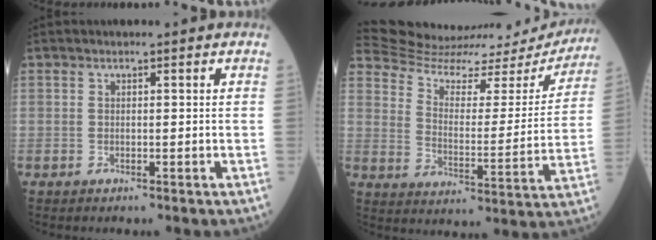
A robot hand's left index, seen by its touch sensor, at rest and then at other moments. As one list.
[{"total": 23.9, "force": [23.2, 3.9, 3.8], "torque": [-0.066, -0.069, 0.308]}]